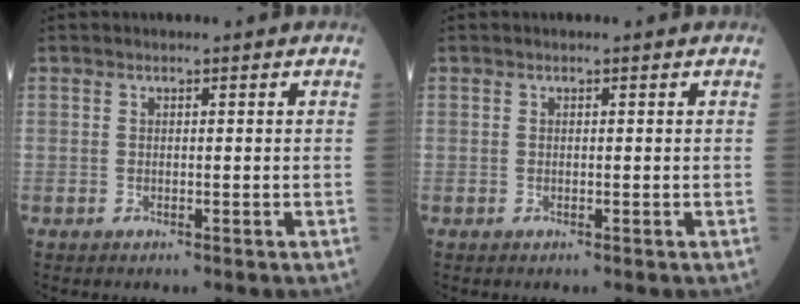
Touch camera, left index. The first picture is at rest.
{"total": 0.0}